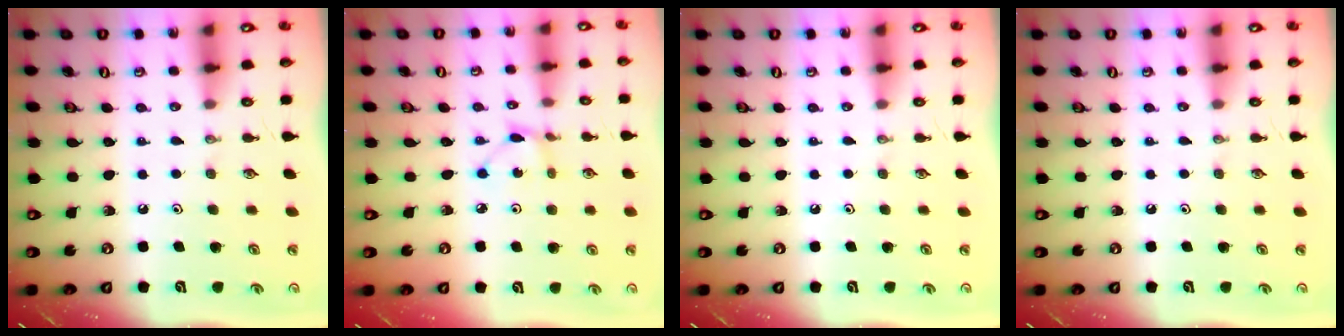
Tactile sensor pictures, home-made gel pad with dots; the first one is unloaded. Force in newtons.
{"total": 2.6, "press": 2.6, "slide": 0.3}
{"total": 0.0}
{"total": 0.0}